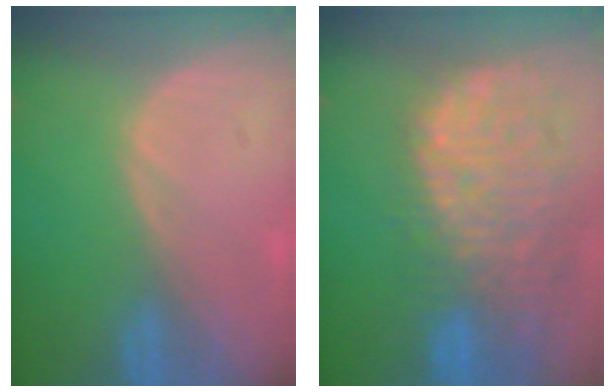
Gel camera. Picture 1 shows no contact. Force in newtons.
{"total": 14.3, "press": 11.8, "slide": 8.1}